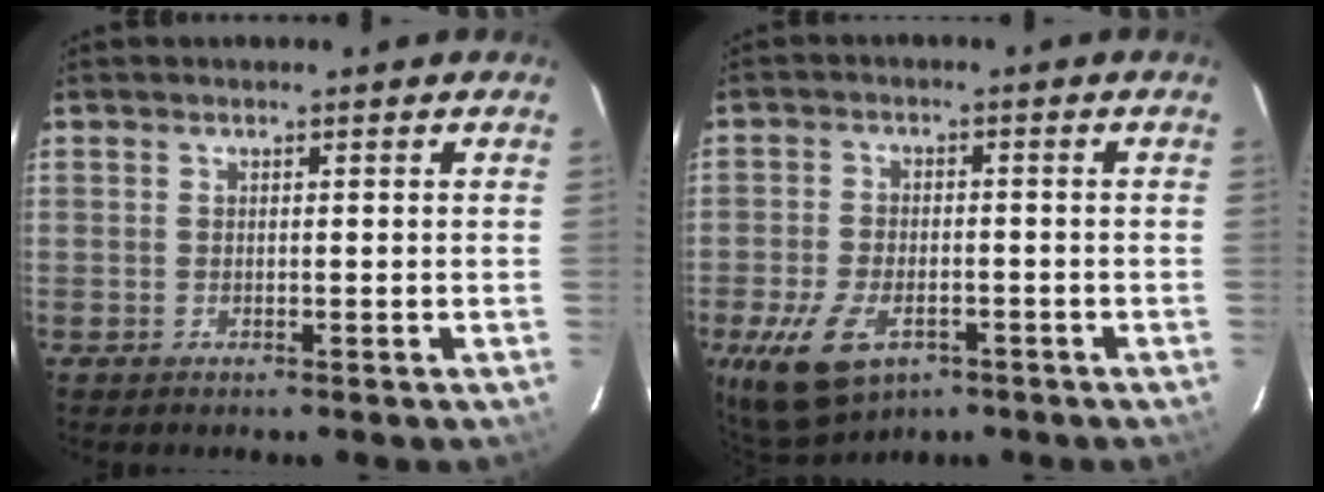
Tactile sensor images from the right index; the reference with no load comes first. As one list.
[{"total": 10.9, "force": [-5.6, 6.0, 7.1], "torque": [-0.158, -0.019, -0.091]}]